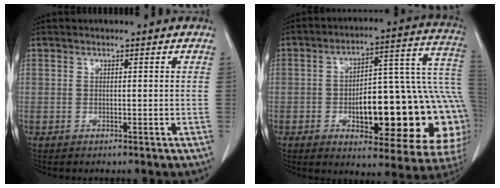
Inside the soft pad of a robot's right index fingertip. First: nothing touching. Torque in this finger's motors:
{"motor_torque": [1.81, -0.33, 1.05, 0.20]}